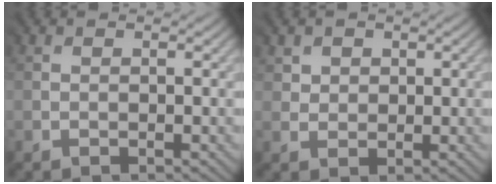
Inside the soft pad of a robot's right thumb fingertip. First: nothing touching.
{"total": 2.3, "force": [1.7, 1.5, -0.2], "torque": [-0.010, 0.000, 0.028]}